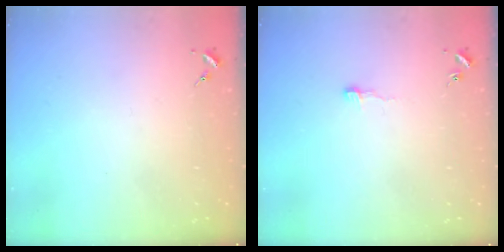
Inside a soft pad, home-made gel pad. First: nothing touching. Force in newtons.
{"total": 3.6, "press": 3.6, "slide": 0.3}